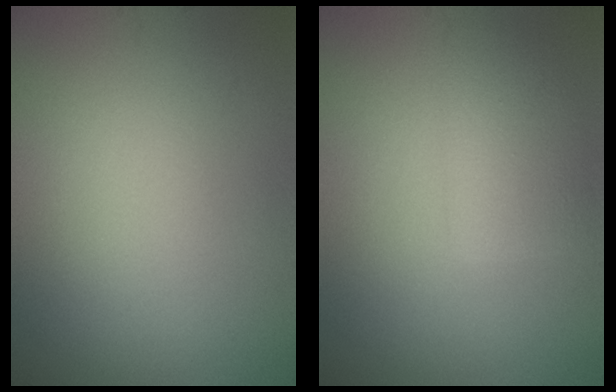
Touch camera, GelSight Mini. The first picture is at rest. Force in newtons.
{"total": 2.9, "press": 2.8, "slide": 0.3}